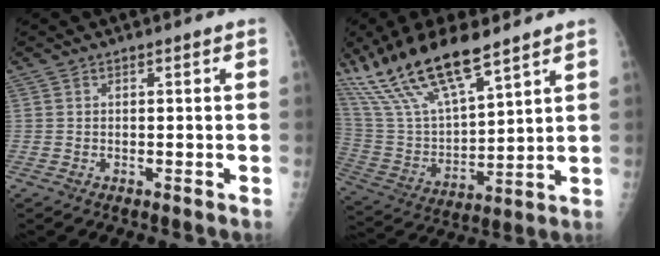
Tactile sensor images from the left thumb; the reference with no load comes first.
{"total": 20.2, "force": [14.4, 5.6, 13.0], "torque": [-0.243, -0.049, 0.284]}